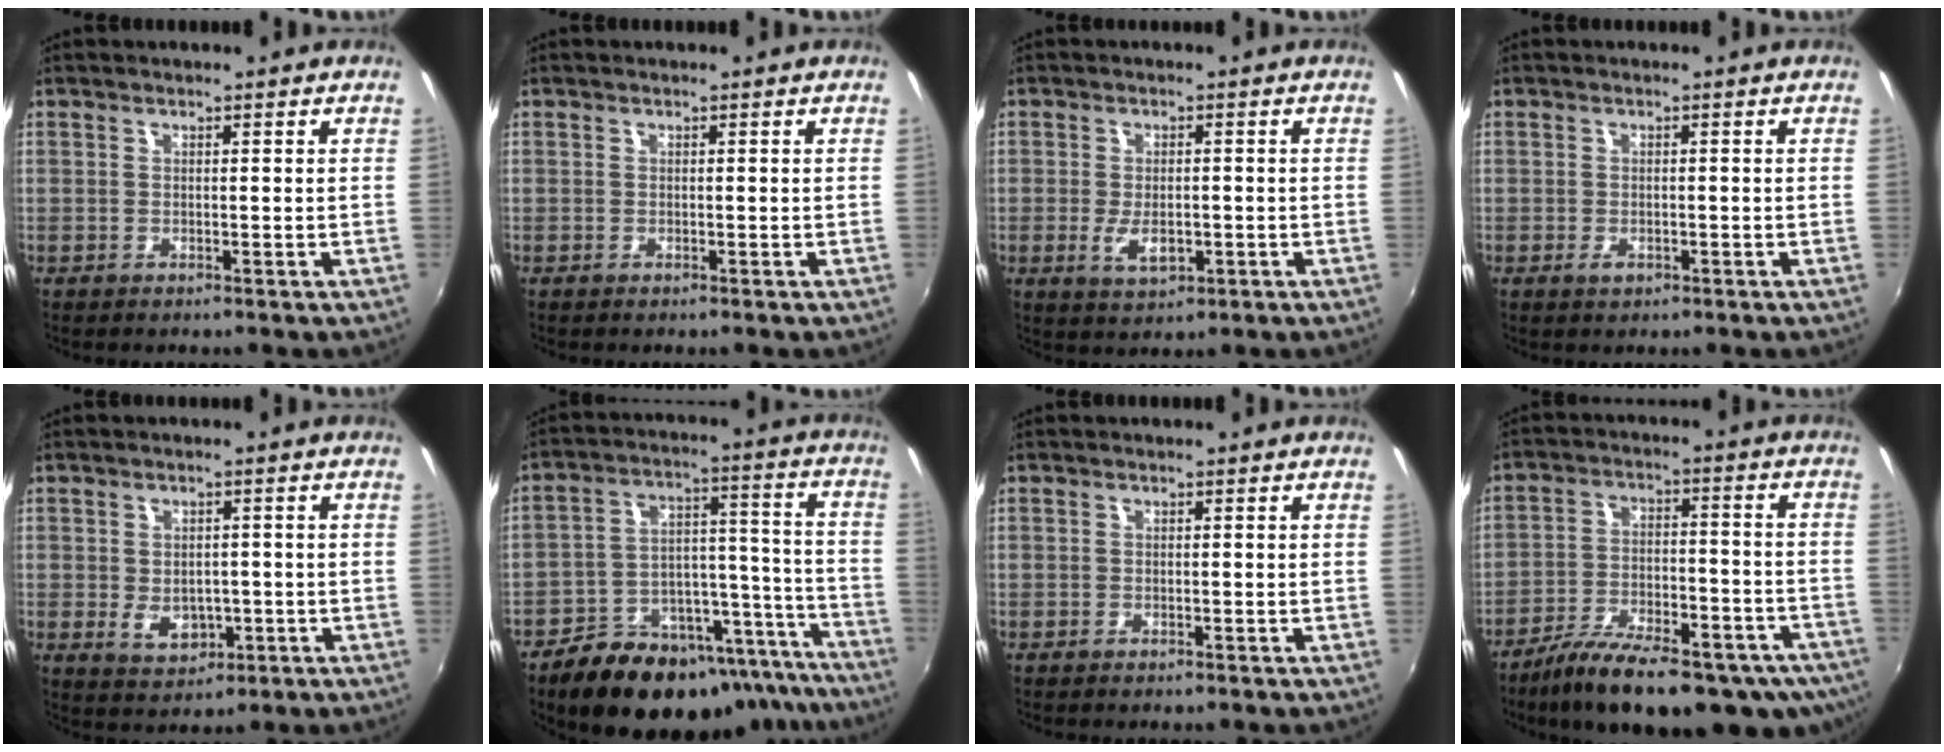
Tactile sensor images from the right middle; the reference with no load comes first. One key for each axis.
{"total": 0.0}
{"total": 4.7, "fx": -1.3, "fy": 2.5, "fz": 3.8, "tx": -0.073, "ty": -0.010, "tz": -0.018}
{"total": 1.6, "fx": -0.8, "fy": 1.0, "fz": 0.9, "tx": -0.016, "ty": -0.003, "tz": -0.014}
{"total": 5.9, "fx": -1.4, "fy": 4.4, "fz": 3.6, "tx": -0.069, "ty": -0.008, "tz": -0.015}
{"total": 24.5, "fx": -19.0, "fy": 11.0, "fz": 10.8, "tx": -0.160, "ty": 0.053, "tz": -0.240}
{"total": 0.8, "fx": -0.7, "fy": 0.4, "fz": 0.3, "tx": -0.009, "ty": -0.003, "tz": -0.012}
{"total": 21.4, "fx": -14.6, "fy": 7.7, "fz": 13.5, "tx": -0.237, "ty": -0.045, "tz": -0.206}